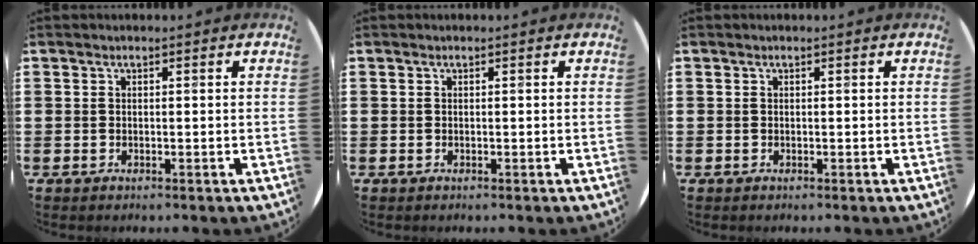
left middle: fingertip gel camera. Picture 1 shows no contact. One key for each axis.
{"total": 0.0}
{"total": 0.0}